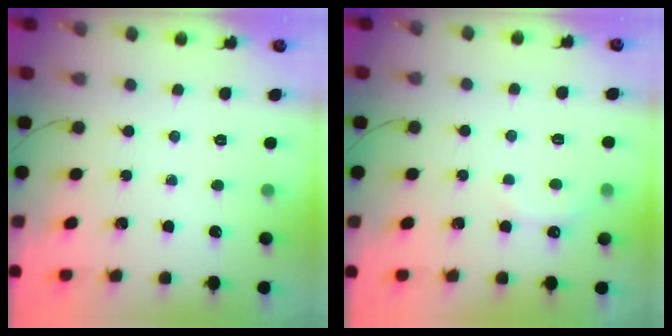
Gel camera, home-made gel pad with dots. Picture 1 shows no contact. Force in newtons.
{"total": 3.3, "press": 3.2, "slide": 0.8}